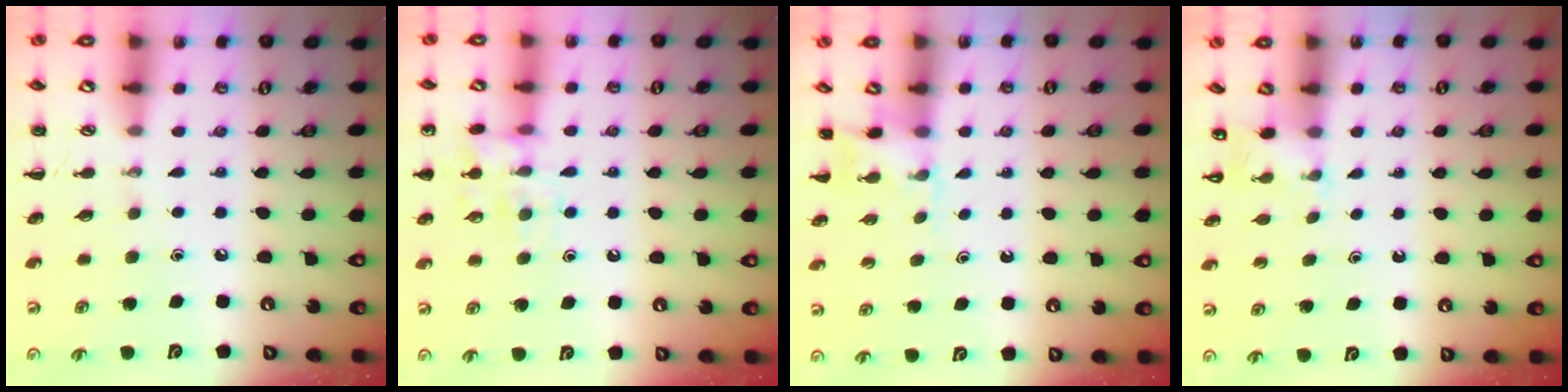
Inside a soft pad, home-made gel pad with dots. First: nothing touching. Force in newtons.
{"total": 12.7, "press": 12.6, "slide": 1.4}
{"total": 3.8, "press": 3.6, "slide": 1.1}
{"total": 2.2, "press": 2.1, "slide": 0.7}